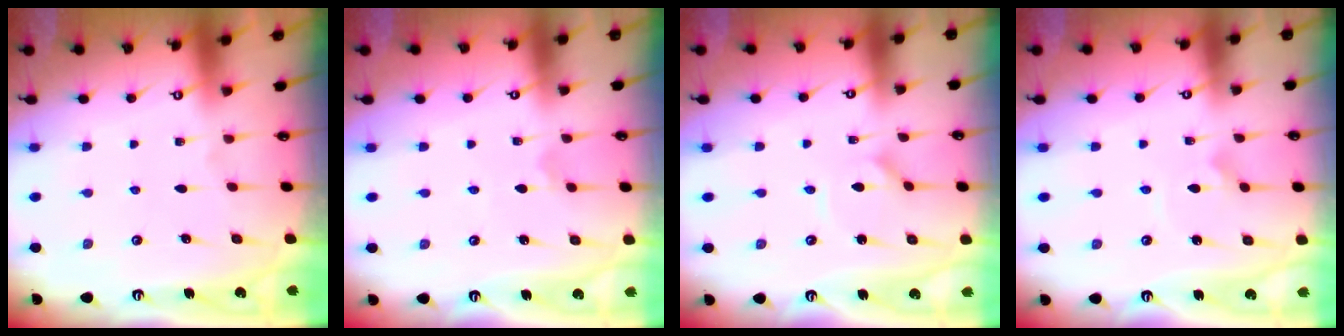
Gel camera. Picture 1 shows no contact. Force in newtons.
{"total": 1.3, "press": 1.3, "slide": 0.1}
{"total": 1.2, "press": 1.2, "slide": 0.2}
{"total": 2.2, "press": 2.2, "slide": 0.1}